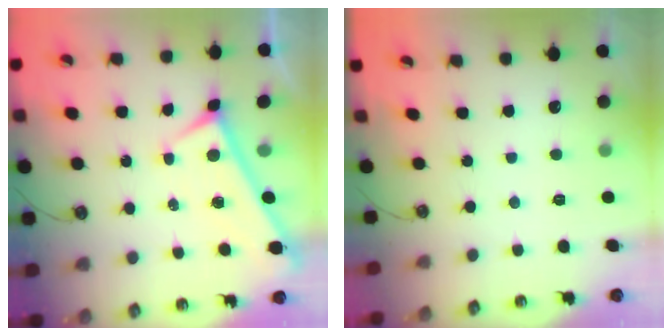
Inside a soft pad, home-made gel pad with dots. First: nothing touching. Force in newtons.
{"total": 0.0}